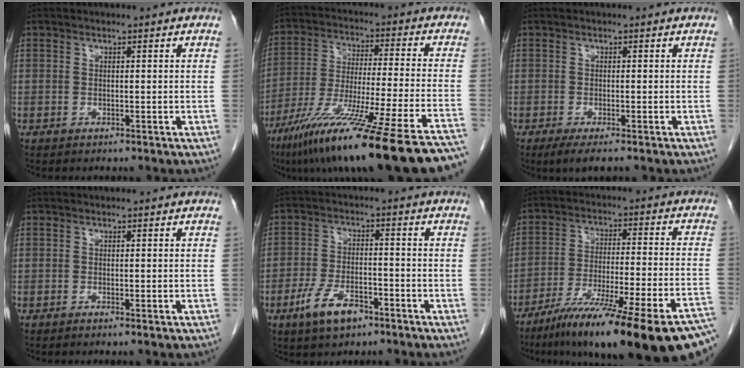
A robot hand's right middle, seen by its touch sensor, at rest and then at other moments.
{"total": 28.1, "force": [-21.7, -0.6, 17.9], "torque": [-0.206, -0.059, -0.339]}
{"total": 2.7, "force": [-1.8, 0.3, 2.0], "torque": [-0.034, -0.008, -0.032]}
{"total": 1.1, "force": [-0.8, 0.1, 0.8], "torque": [-0.013, -0.002, -0.009]}
{"total": 7.0, "force": [-4.3, 2.9, 4.7], "torque": [-0.100, 0.000, -0.074]}
{"total": 28.0, "force": [-21.0, 1.9, 18.5], "torque": [-0.207, -0.032, -0.312]}